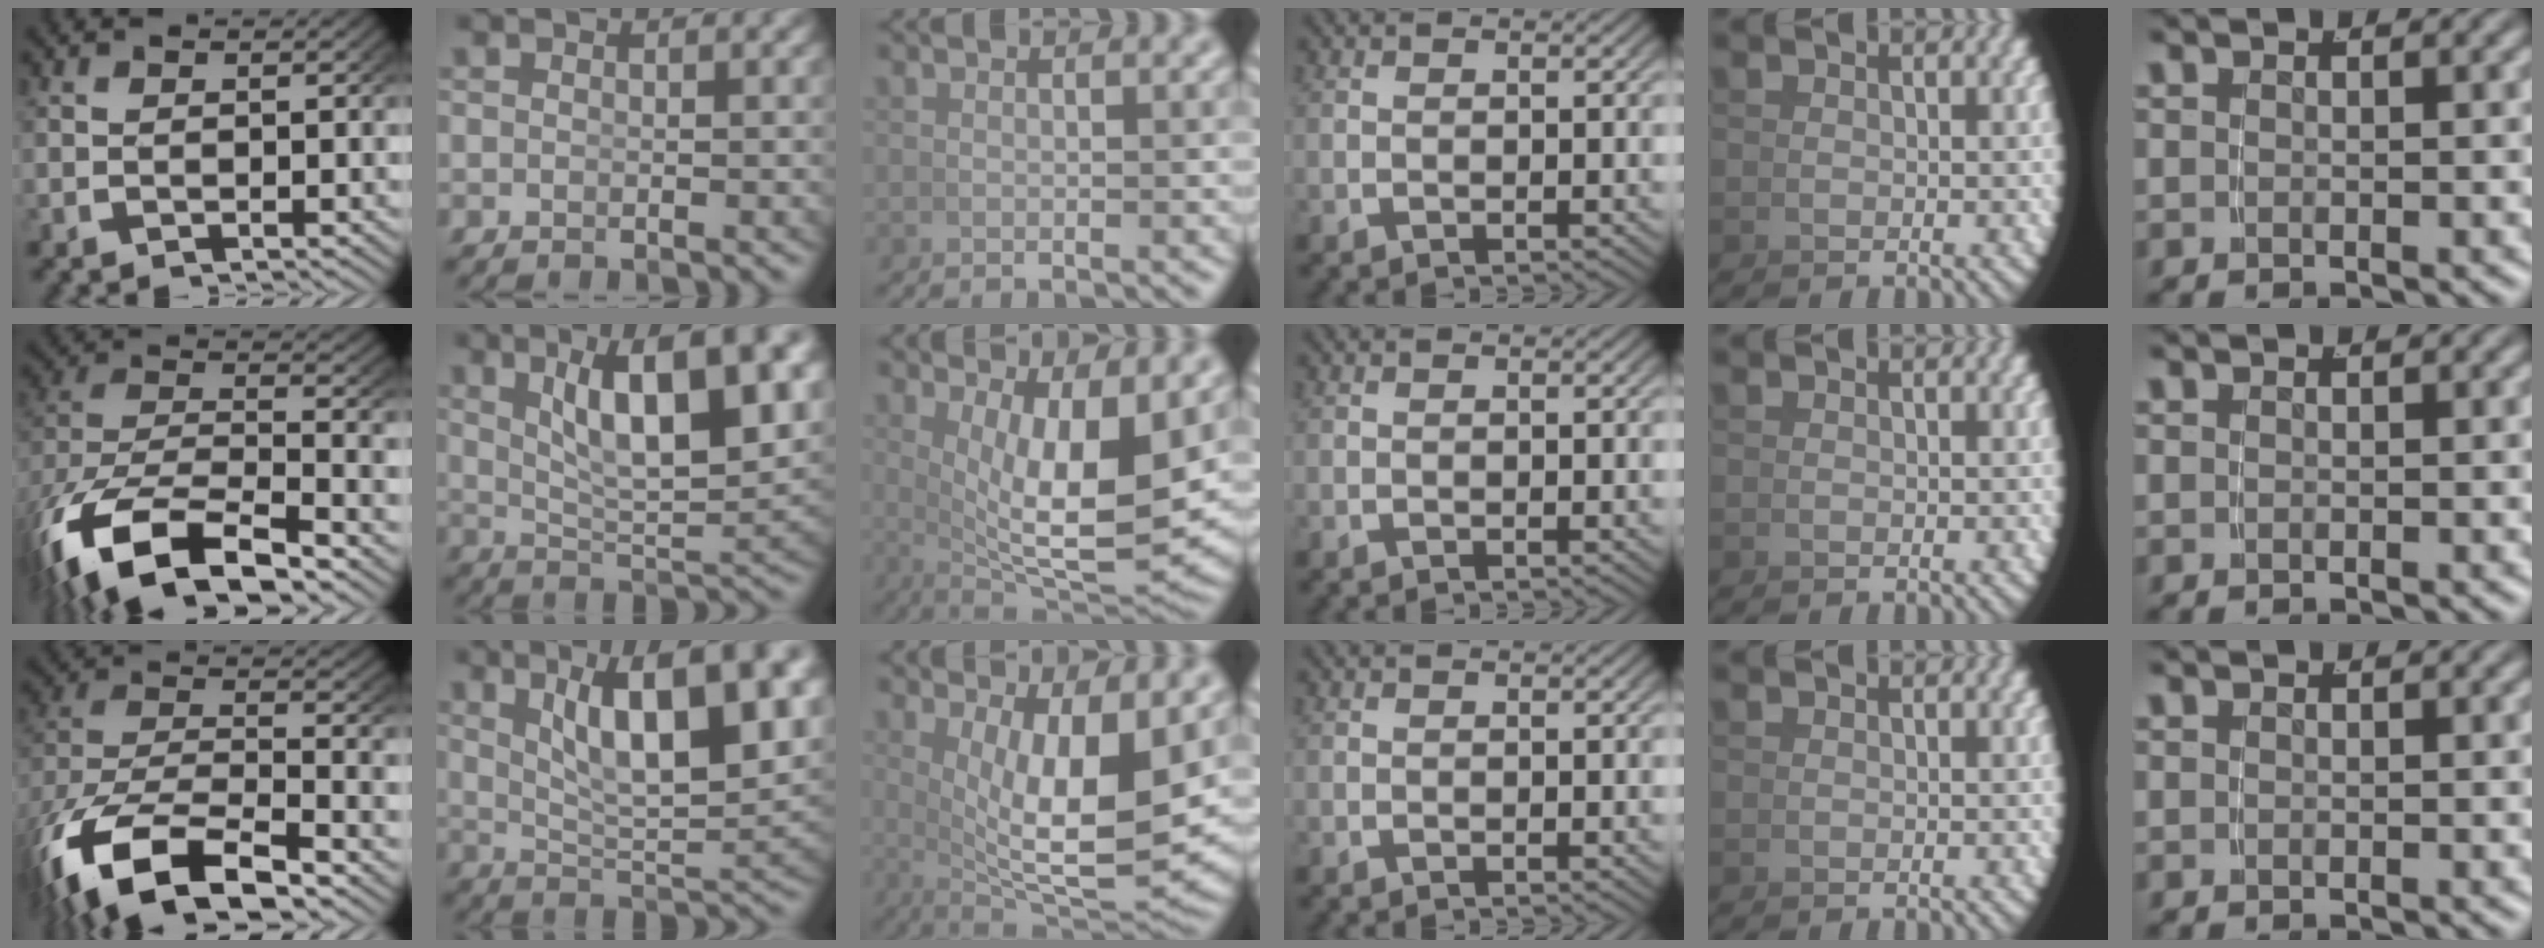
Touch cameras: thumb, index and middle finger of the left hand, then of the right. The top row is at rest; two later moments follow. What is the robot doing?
{"motion": "lift_and_place", "object": "cup"}